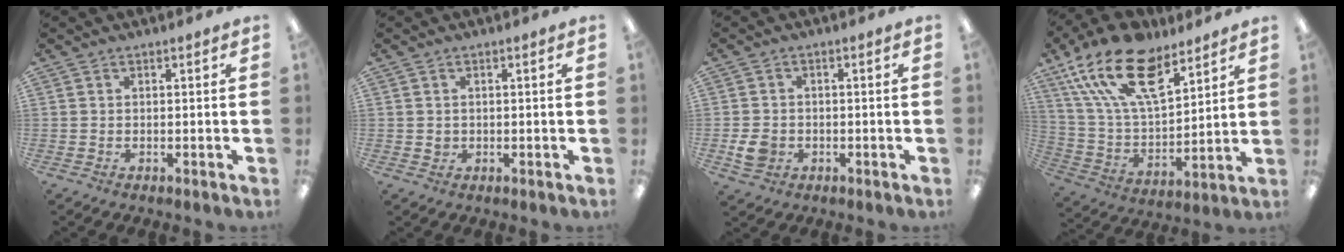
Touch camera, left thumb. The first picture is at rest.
{"total": 1.3, "force": [0.0, 1.3, 0.1], "torque": [-0.004, 0.005, -0.001]}
{"total": 4.6, "force": [-1.4, 3.8, 2.1], "torque": [-0.044, -0.003, -0.027]}
{"total": 21.5, "force": [13.3, 10.1, 13.5], "torque": [-0.263, -0.071, 0.239]}